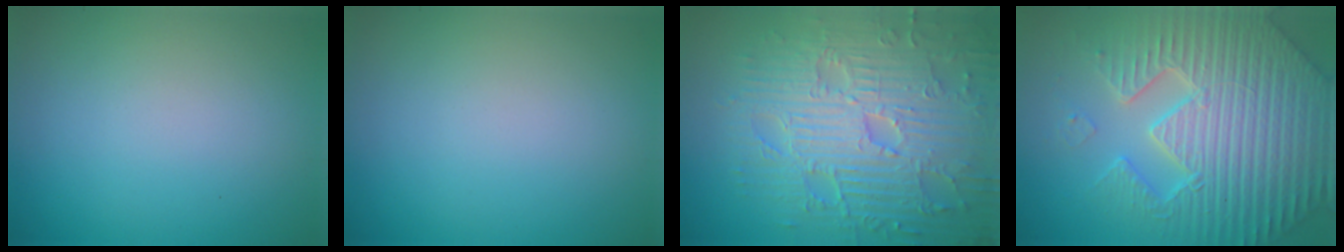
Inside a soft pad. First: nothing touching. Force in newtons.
{"total": 0.0}
{"total": 9.4, "press": 6.8, "slide": 6.5}
{"total": 7.7, "press": 7.4, "slide": 2.1}